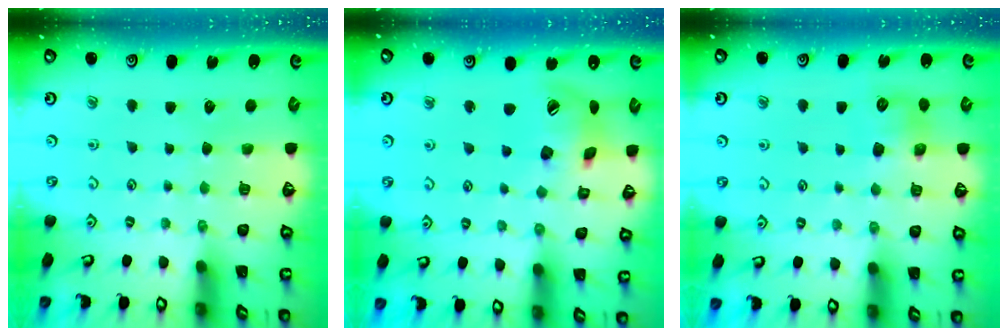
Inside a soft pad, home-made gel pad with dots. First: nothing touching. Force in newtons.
{"total": 14.9, "press": 14.7, "slide": 2.5}
{"total": 7.6, "press": 7.5, "slide": 0.3}